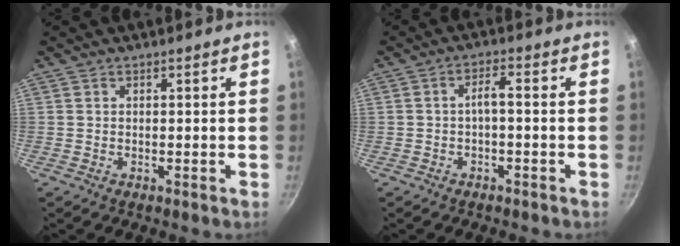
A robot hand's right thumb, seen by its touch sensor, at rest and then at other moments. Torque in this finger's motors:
{"motor_torque": [-0.21, 0.04, 0.30, 0.26, 0.02]}